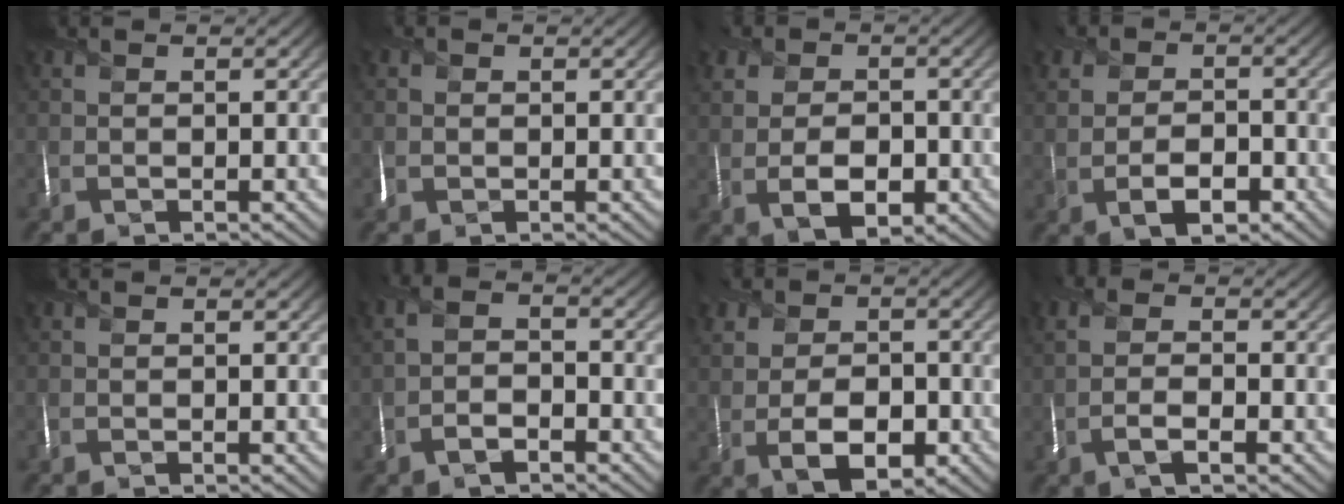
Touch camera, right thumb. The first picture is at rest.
{"total": 1.0, "force": [0.1, 0.9, 0.5], "torque": [-0.009, 0.000, 0.002]}
{"total": 7.4, "force": [-0.7, 5.5, 5.0], "torque": [-0.074, 0.004, -0.027]}
{"total": 6.2, "force": [-1.6, 4.2, 4.2], "torque": [-0.068, -0.006, -0.032]}
{"total": 0.0}
{"total": 4.2, "force": [-2.1, 1.9, 3.1], "torque": [-0.063, 0.003, -0.048]}
{"total": 8.2, "force": [-1.4, 5.8, 5.6], "torque": [-0.082, -0.001, -0.033]}
{"total": 3.4, "force": [-1.1, 1.3, 2.9], "torque": [-0.066, 0.000, -0.028]}